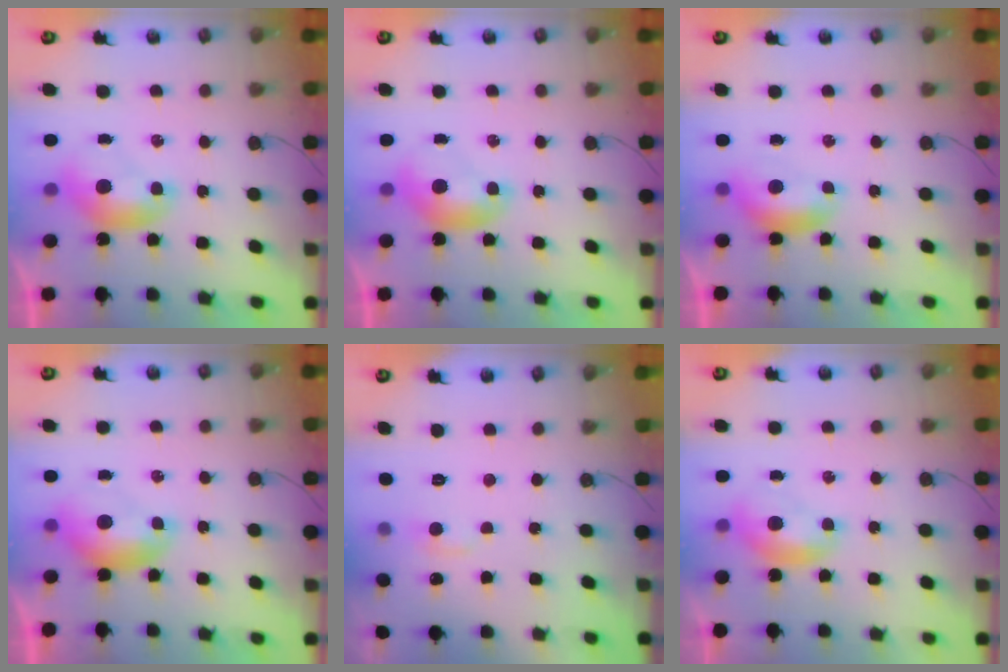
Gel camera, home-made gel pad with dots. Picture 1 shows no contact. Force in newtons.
{"total": 0.0}
{"total": 0.9, "press": 0.7, "slide": 0.6}
{"total": 0.8, "press": 0.7, "slide": 0.3}
{"total": 1.6, "press": 1.4, "slide": 0.7}
{"total": 1.1, "press": 0.8, "slide": 0.8}